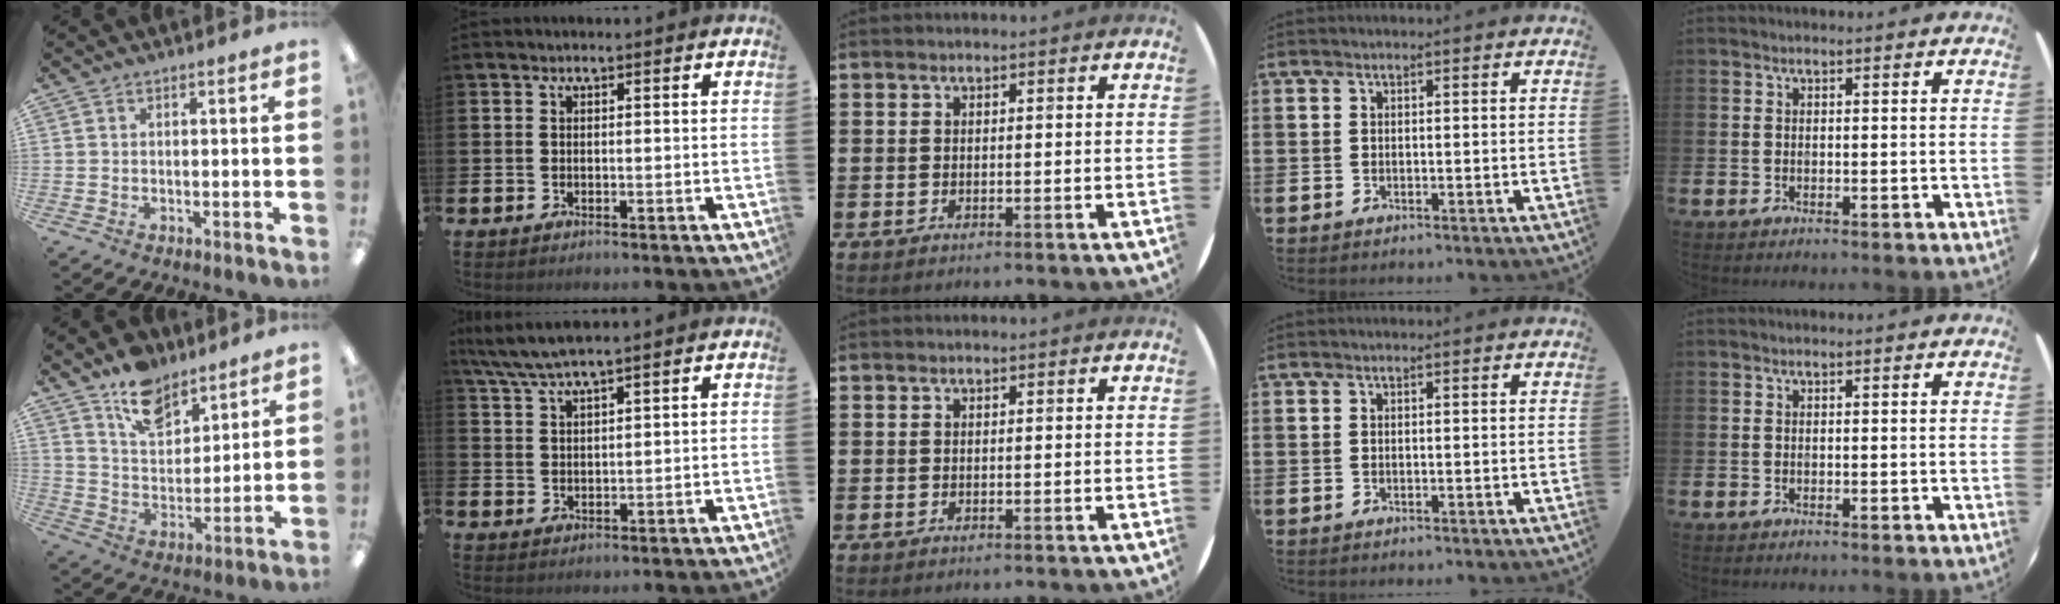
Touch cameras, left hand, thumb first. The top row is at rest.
{"thumb": {"total": 11.7, "force": [8.9, 6.3, 4.4], "torque": [-0.070, -0.049, 0.165]}, "index": {"total": 4.6, "force": [4.1, 0.0, 2.1], "torque": [-0.051, -0.012, 0.073]}}